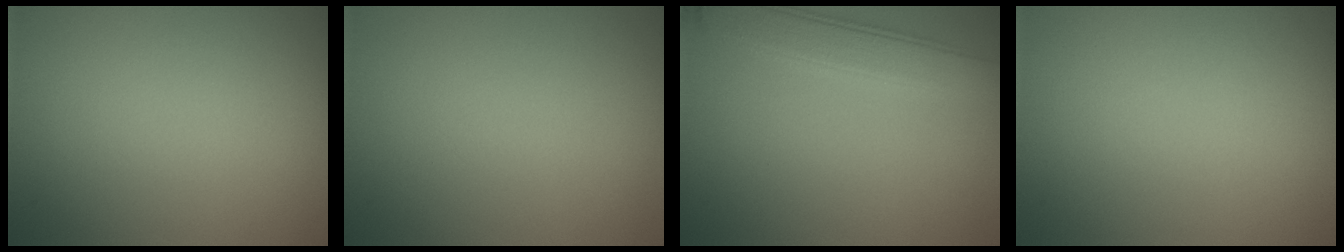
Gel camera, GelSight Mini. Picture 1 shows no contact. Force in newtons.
{"total": 0.0}
{"total": 4.2, "press": 4.2, "slide": 0.2}
{"total": 0.0}